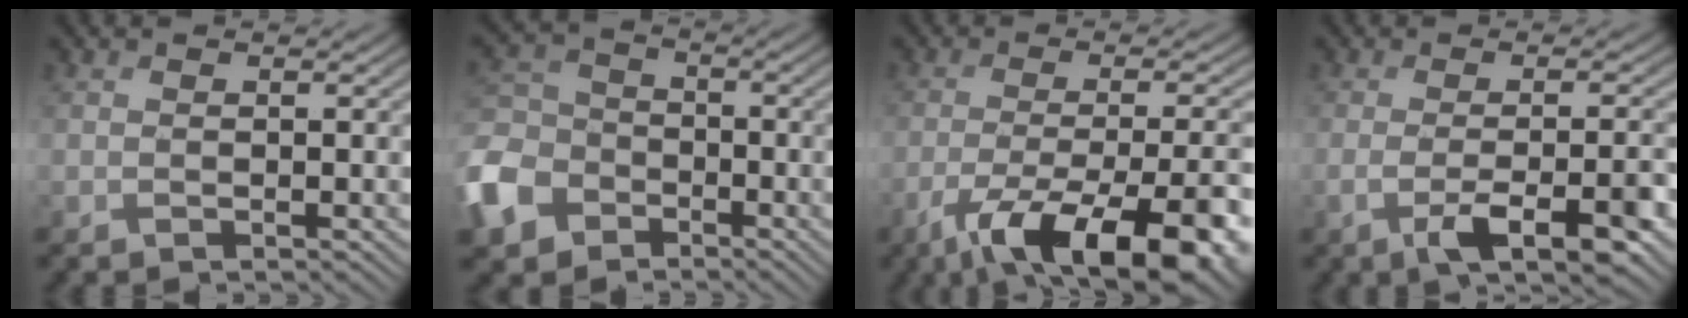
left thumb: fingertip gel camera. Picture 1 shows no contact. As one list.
[{"total": 10.9, "force": [-5.6, 8.0, 5.0], "torque": [-0.157, -0.022, -0.127]}, {"total": 14.8, "force": [-8.4, 4.7, 11.2], "torque": [-0.190, -0.020, -0.122]}, {"total": 6.1, "force": [-2.3, 1.5, 5.5], "torque": [-0.093, -0.004, -0.040]}]